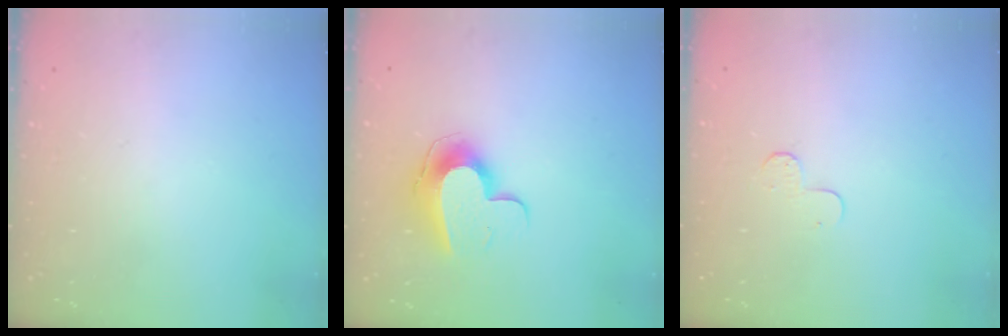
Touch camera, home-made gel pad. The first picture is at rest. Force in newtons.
{"total": 12.2, "press": 12.2, "slide": 0.9}
{"total": 4.7, "press": 4.6, "slide": 0.5}